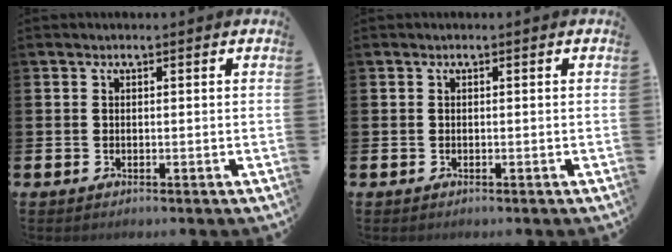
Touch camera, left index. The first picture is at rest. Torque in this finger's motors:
{"motor_torque": [0.00, 0.00, 0.01, 0.01]}